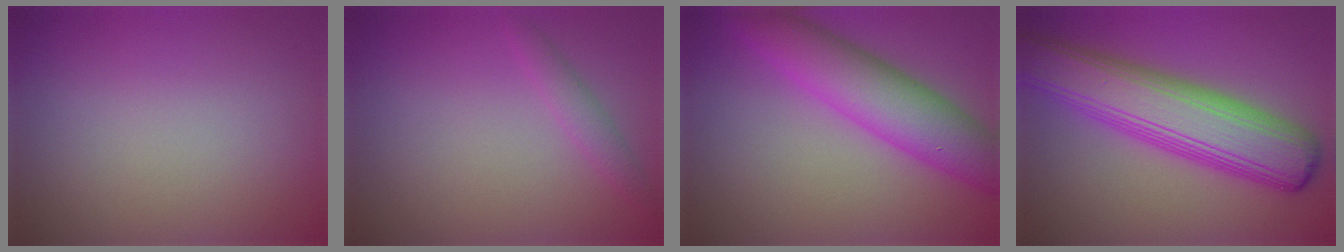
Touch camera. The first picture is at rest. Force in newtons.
{"total": 1.5, "press": 1.5, "slide": 0.1}
{"total": 7.0, "press": 7.0, "slide": 0.1}
{"total": 9.6, "press": 9.6, "slide": 0.3}